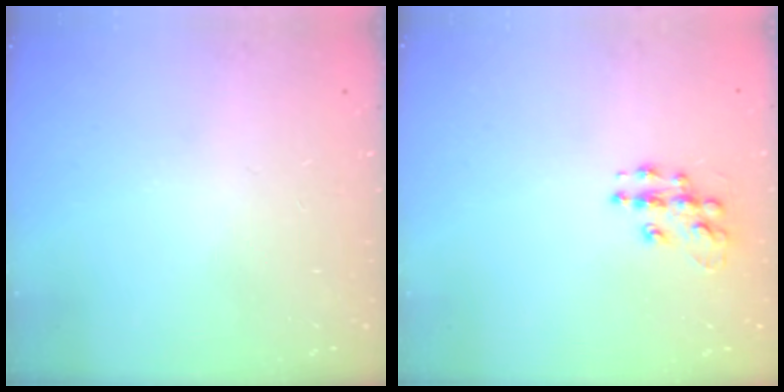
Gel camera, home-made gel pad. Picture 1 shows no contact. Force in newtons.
{"total": 9.4, "press": 9.4, "slide": 0.5}